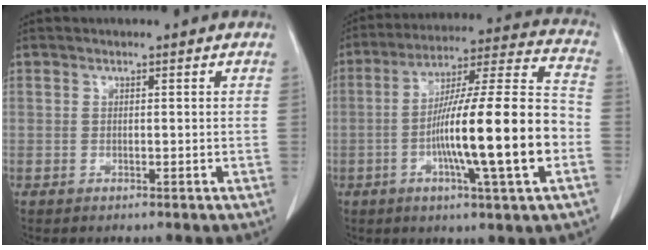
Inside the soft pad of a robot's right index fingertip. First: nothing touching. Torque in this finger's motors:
{"motor_torque": [1.88, -0.25, 1.05, 0.21]}